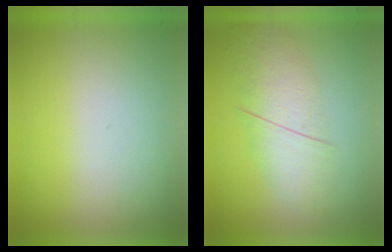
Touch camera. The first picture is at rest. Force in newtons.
{"total": 2.8}